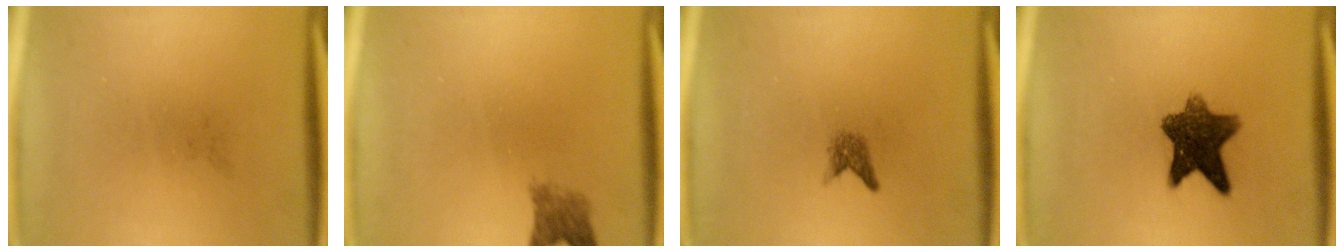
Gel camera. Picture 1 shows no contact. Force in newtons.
{"total": 2.7}
{"total": 1.5}
{"total": 9.2}